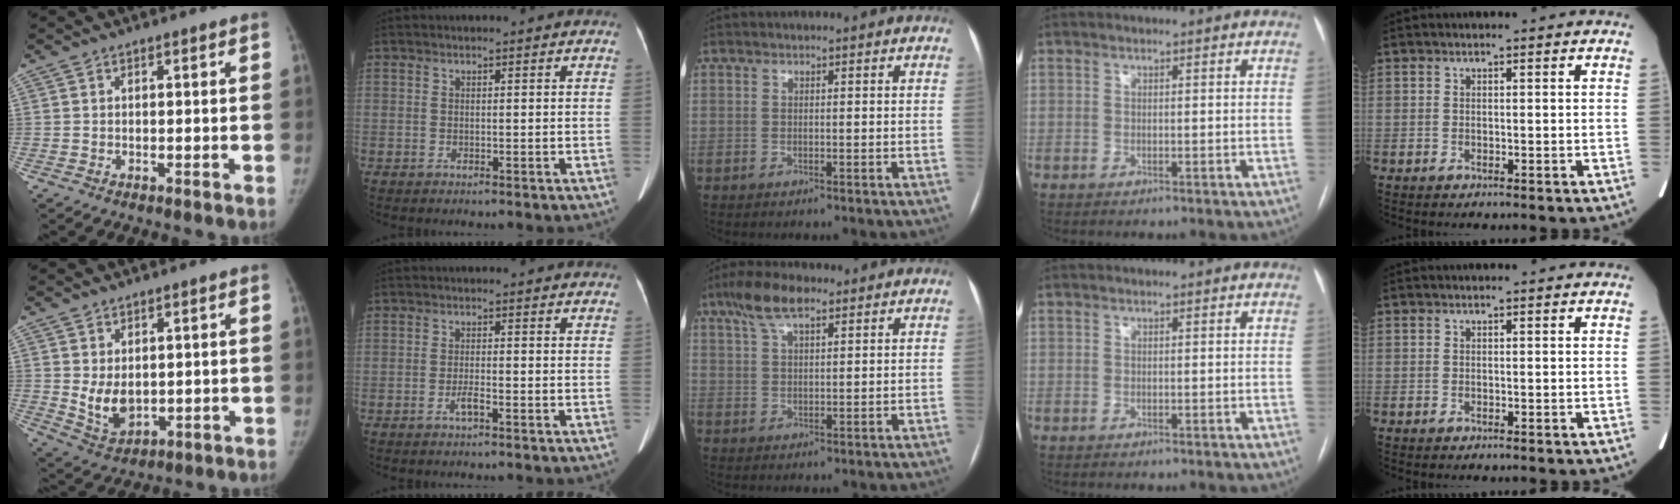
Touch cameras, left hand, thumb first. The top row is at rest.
{"thumb": {"total": 6.4, "force": [0.7, 4.4, 4.6], "torque": [-0.065, -0.019, 0.032]}, "index": {"total": 1.8, "force": [-1.1, 0.1, 1.4], "torque": [-0.028, 0.000, -0.023]}, "middle": {"total": 6.8, "force": [4.5, 2.1, 4.7], "torque": [-0.099, 0.023, 0.084]}}